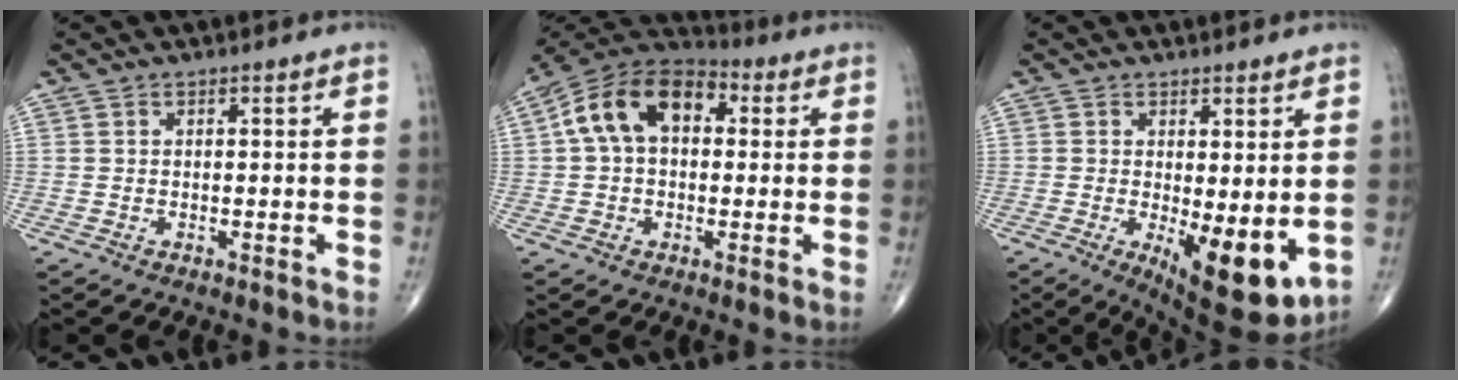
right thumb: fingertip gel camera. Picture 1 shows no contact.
{"total": 14.0, "force": [2.5, 9.1, 10.3], "torque": [-0.169, 0.038, 0.030]}
{"total": 11.0, "force": [-1.9, 4.1, 10.0], "torque": [-0.138, -0.027, -0.015]}